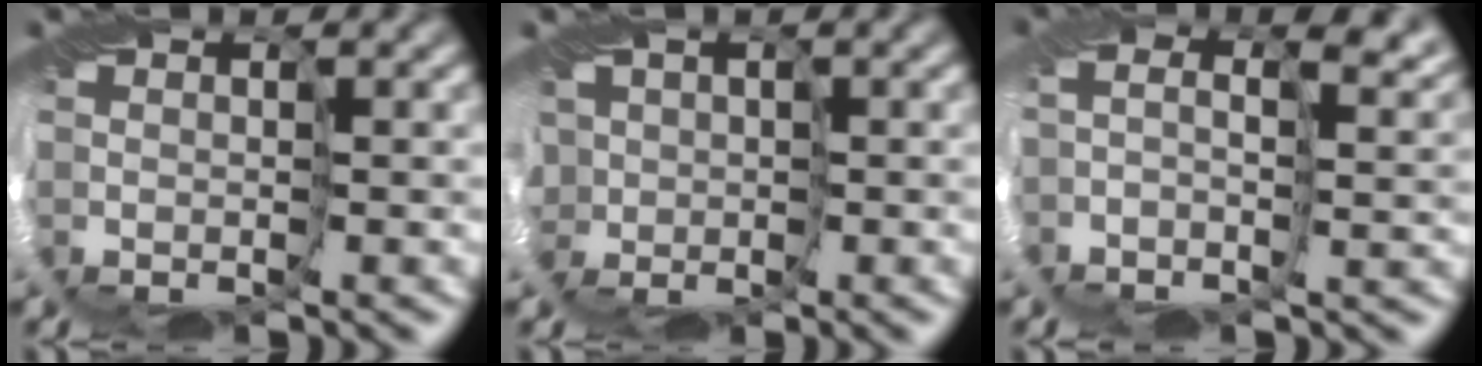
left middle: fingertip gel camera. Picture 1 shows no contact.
{"total": 6.1, "force": [-0.4, 4.8, 3.8], "torque": [-0.083, -0.002, -0.016]}
{"total": 7.5, "force": [2.3, 4.3, 5.7], "torque": [-0.096, 0.021, 0.027]}